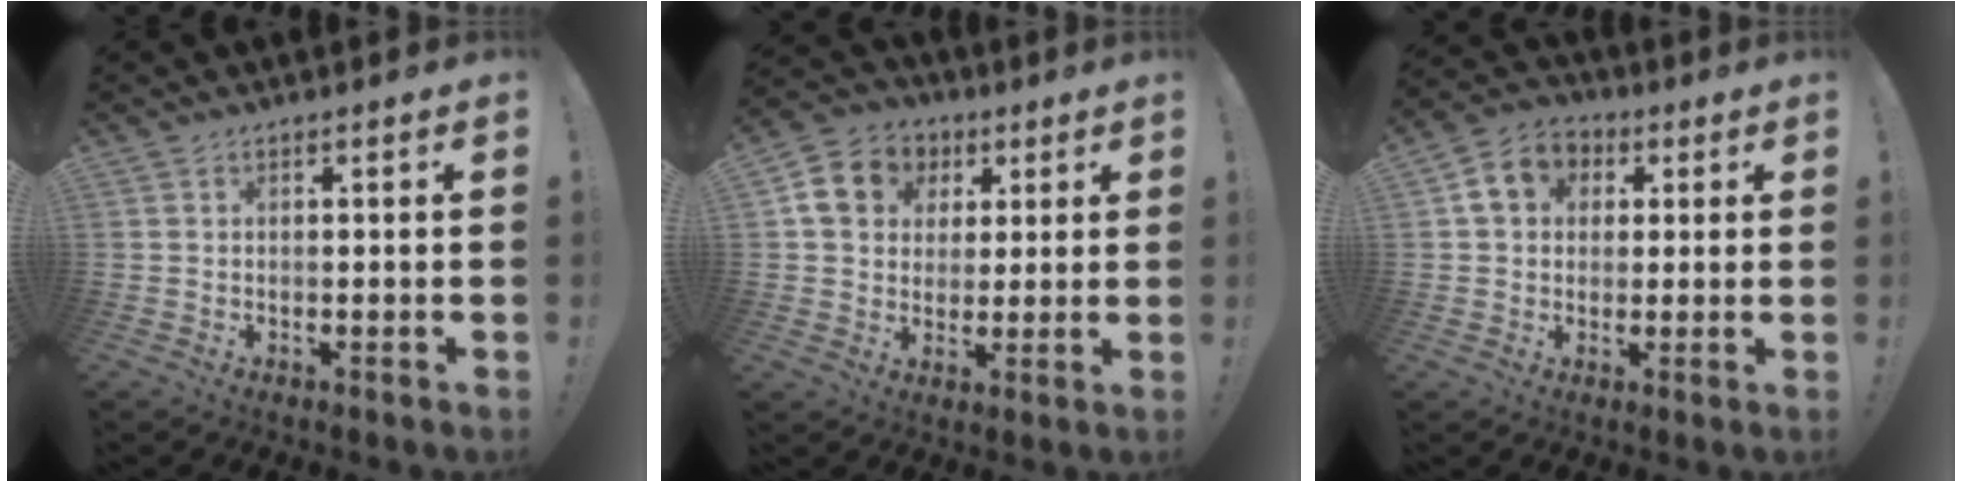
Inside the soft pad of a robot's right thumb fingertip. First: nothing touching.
{"total": 11.8, "force": [3.9, 9.9, 5.0], "torque": [-0.068, -0.007, 0.079]}
{"total": 9.6, "force": [2.5, 8.0, 4.7], "torque": [-0.062, 0.006, 0.053]}